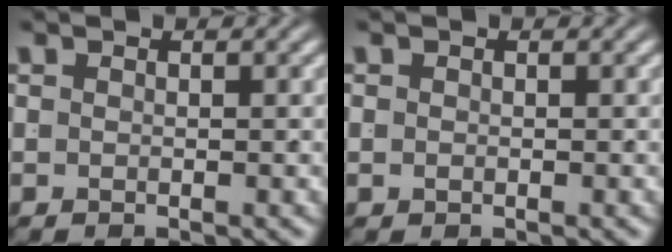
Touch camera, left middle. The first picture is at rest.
{"total": 0.0}